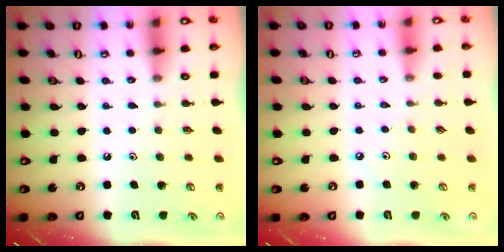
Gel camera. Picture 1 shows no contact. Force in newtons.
{"total": 2.4, "press": 2.3, "slide": 0.5}